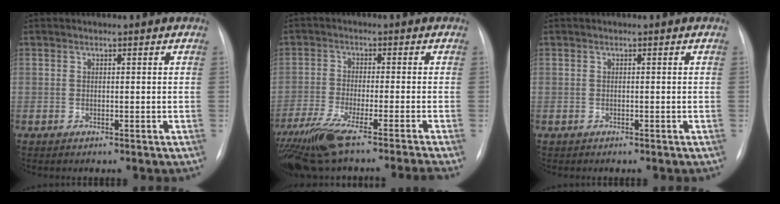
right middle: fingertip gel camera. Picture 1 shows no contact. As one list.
[{"total": 18.0, "force": [-14.5, -0.5, 10.7], "torque": [-0.191, -0.048, -0.239]}, {"total": 0.0}]